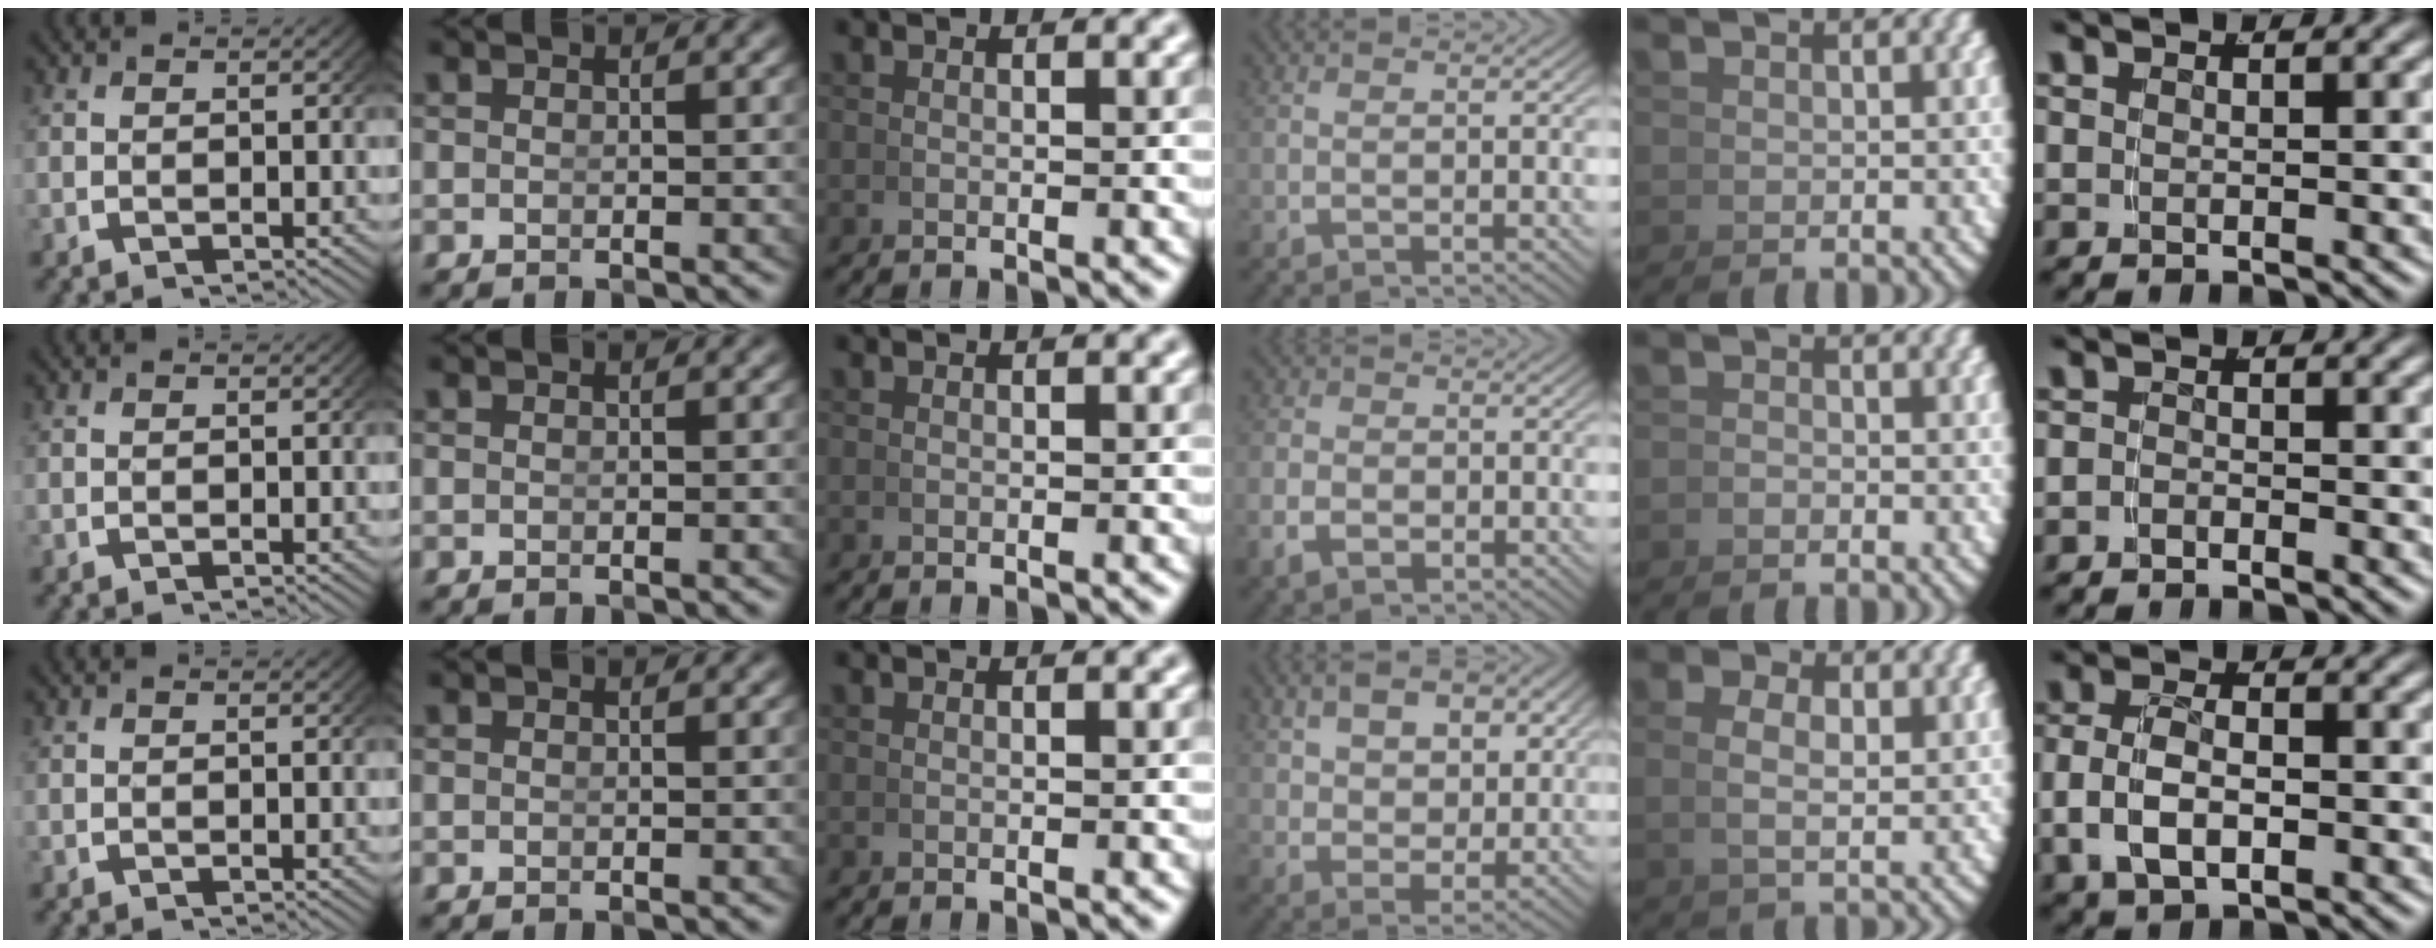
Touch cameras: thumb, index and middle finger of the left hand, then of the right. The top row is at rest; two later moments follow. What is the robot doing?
{"motion": "lift_and_place", "object": "hoodie"}